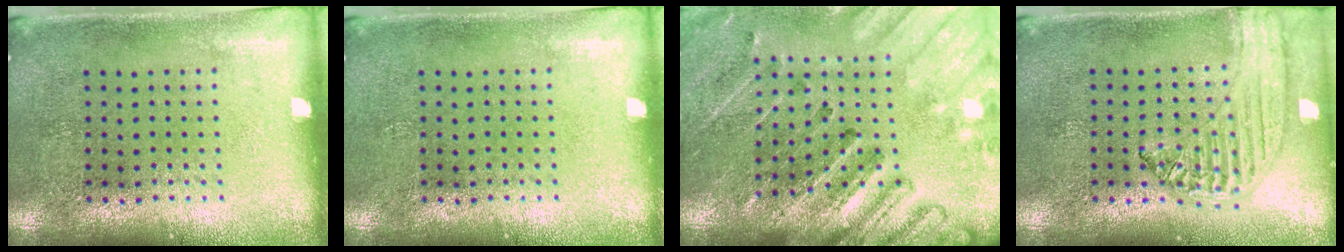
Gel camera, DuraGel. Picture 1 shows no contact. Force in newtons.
{"total": 0.0}
{"total": 2.6, "press": 2.6, "slide": 0.2}
{"total": 1.2, "press": 1.2, "slide": 0.2}